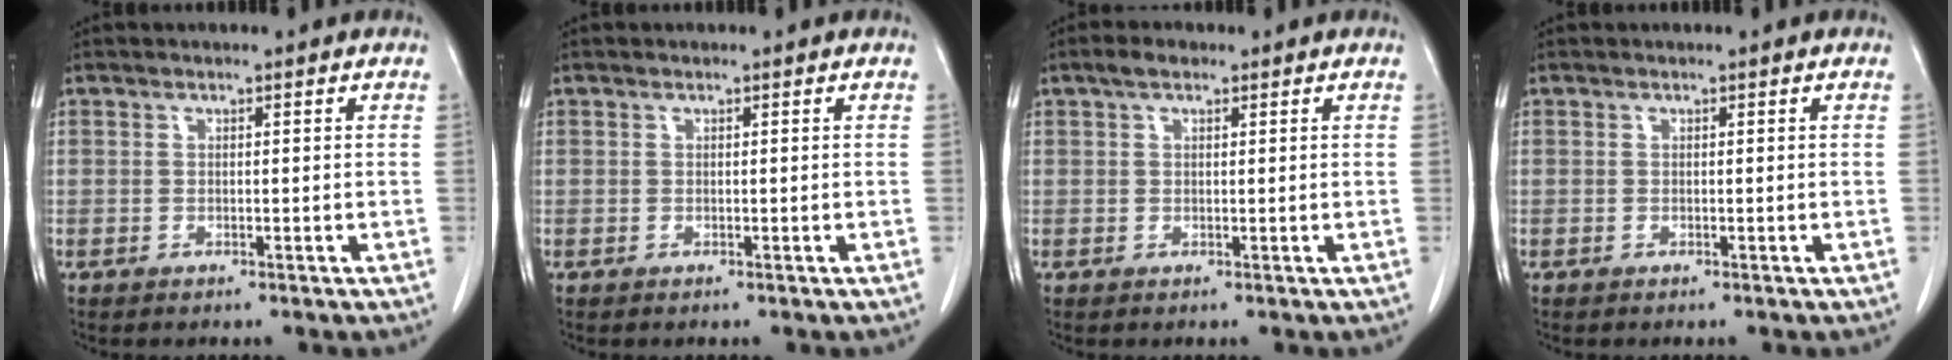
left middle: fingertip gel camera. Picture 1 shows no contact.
{"total": 0.0}
{"total": 2.2, "force": [1.4, 1.0, 1.4], "torque": [-0.029, 0.011, 0.024]}
{"total": 0.0}